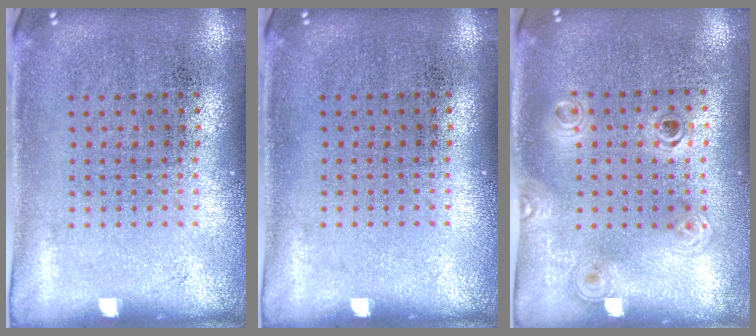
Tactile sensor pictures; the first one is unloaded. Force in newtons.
{"total": 0.0}
{"total": 1.2, "press": 1.0, "slide": 0.6}